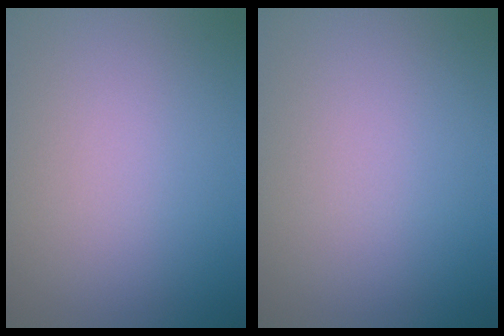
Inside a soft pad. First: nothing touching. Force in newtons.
{"total": 0.0}